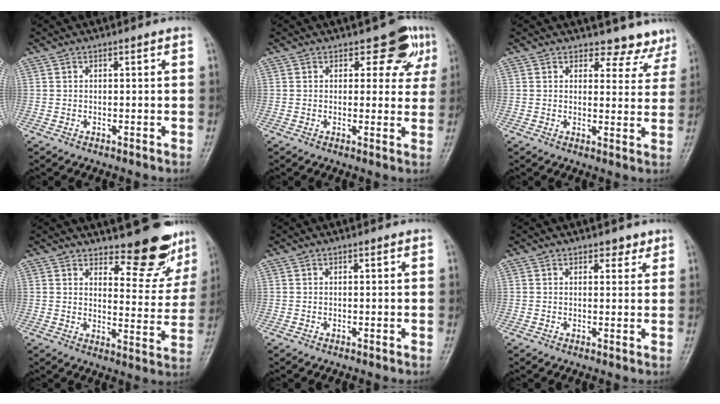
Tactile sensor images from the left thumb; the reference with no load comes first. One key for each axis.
{"total": 6.0, "fx": 3.5, "fy": 3.8, "fz": 3.1, "tx": 0.002, "ty": -0.015, "tz": 0.037}
{"total": 7.2, "fx": 6.5, "fy": 3.1, "fz": -0.4, "tx": 0.047, "ty": -0.046, "tz": 0.054}
{"total": 12.4, "fx": 10.7, "fy": 4.1, "fz": 4.7, "tx": -0.024, "ty": -0.099, "tz": 0.134}
{"total": 0.0}
{"total": 2.2, "fx": 1.7, "fy": 1.3, "fz": 0.8, "tx": 0.008, "ty": -0.009, "tz": 0.019}